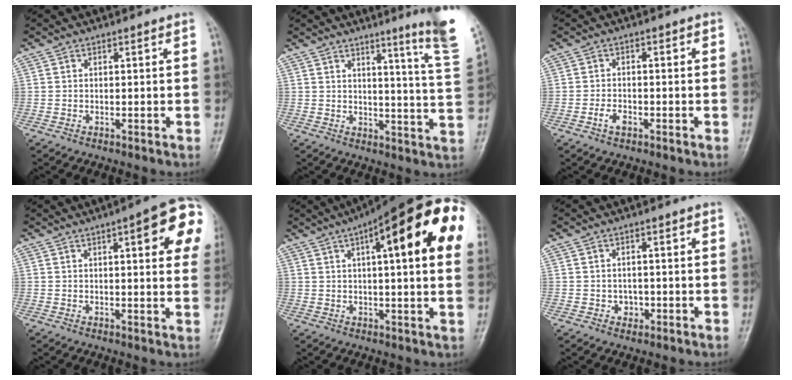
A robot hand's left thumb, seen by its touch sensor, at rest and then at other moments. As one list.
[{"total": 13.1, "force": [8.3, -0.1, 10.2], "torque": [-0.123, -0.063, 0.097]}, {"total": 2.6, "force": [-1.5, 1.6, 1.4], "torque": [-0.023, 0.011, -0.026]}, {"total": 13.9, "force": [4.6, 3.5, 12.6], "torque": [-0.128, -0.005, 0.046]}, {"total": 23.2, "force": [7.8, 5.9, 21.0], "torque": [-0.276, 0.027, 0.102]}, {"total": 2.3, "force": [-0.8, 2.0, 0.6], "torque": [0.009, 0.005, -0.009]}]